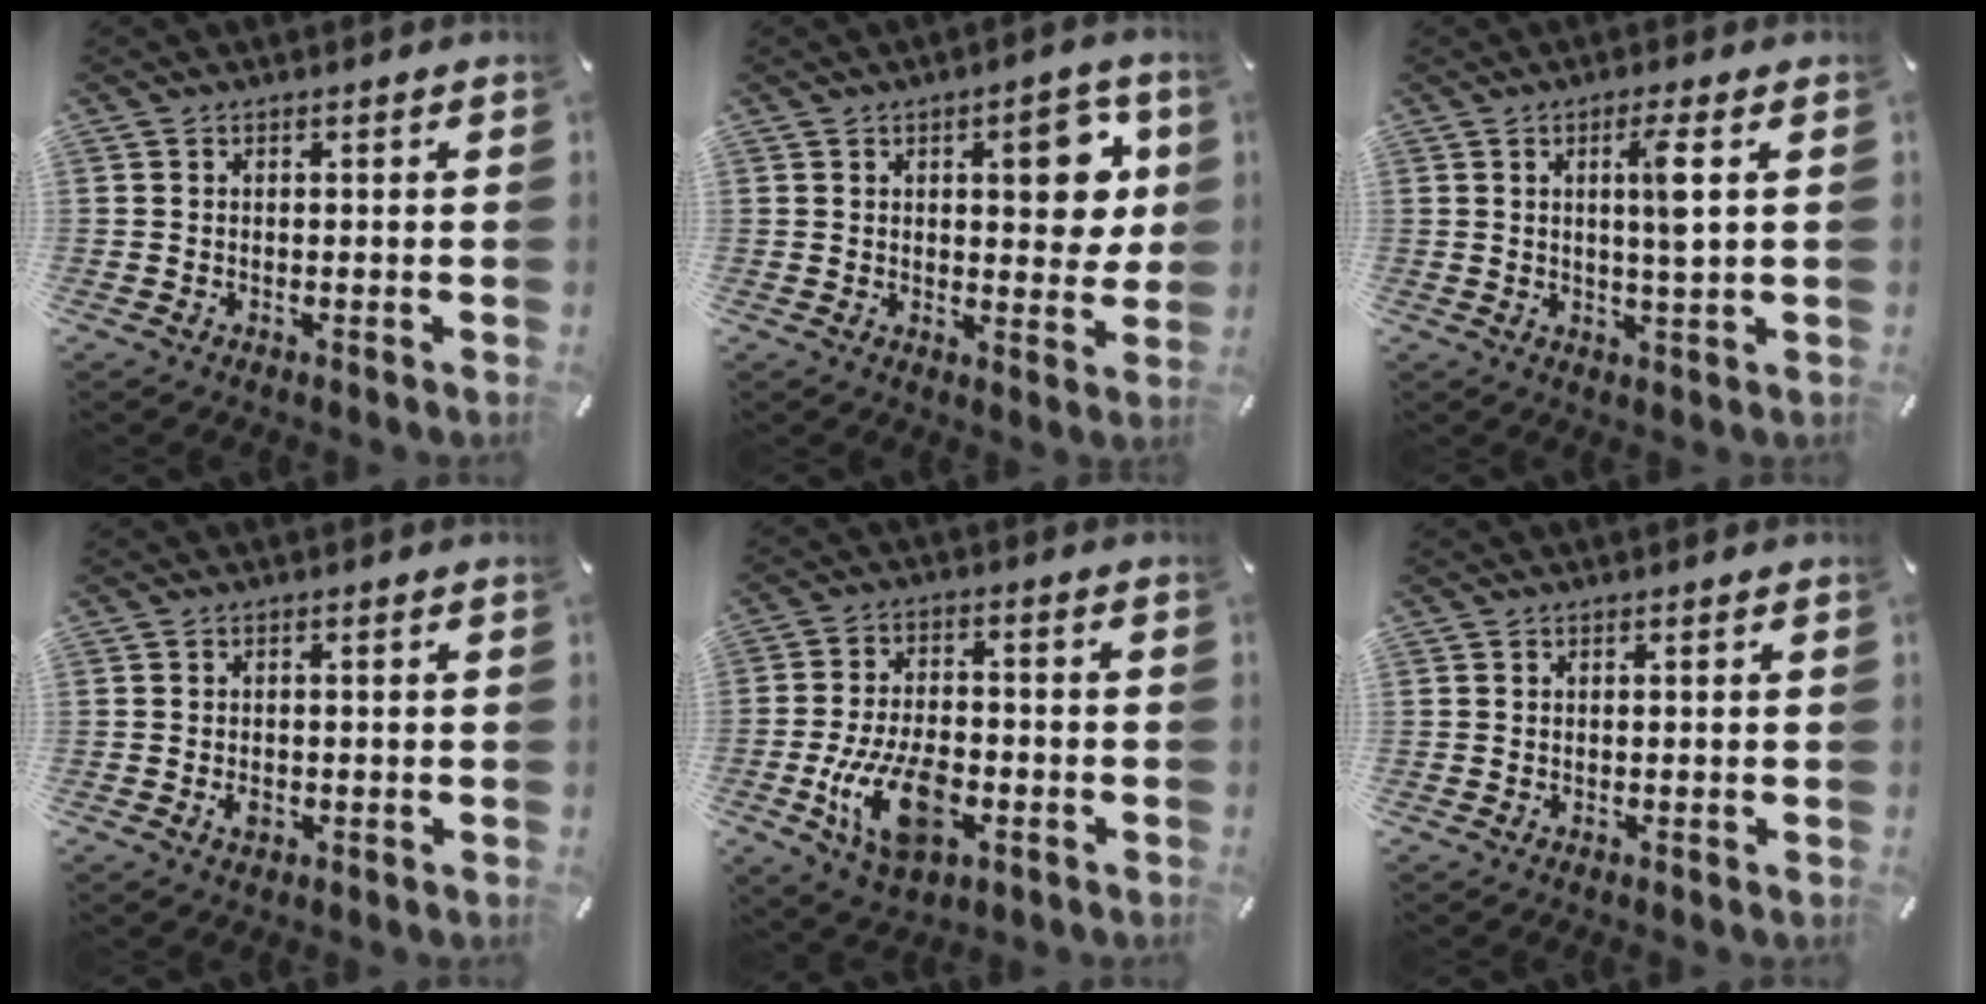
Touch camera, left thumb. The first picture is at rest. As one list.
[{"total": 11.2, "force": [3.9, 4.9, 9.3], "torque": [-0.108, -0.015, 0.057]}, {"total": 6.1, "force": [1.5, 0.3, 5.9], "torque": [-0.102, -0.009, 0.016]}, {"total": 1.8, "force": [-0.6, 1.2, 1.2], "torque": [-0.030, -0.001, -0.013]}, {"total": 14.1, "force": [-4.9, 8.1, 10.5], "torque": [-0.206, 0.009, -0.084]}, {"total": 0.0}]